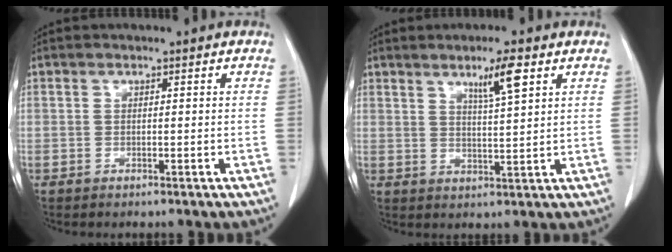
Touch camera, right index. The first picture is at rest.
{"total": 5.4, "force": [3.0, 0.1, 4.4], "torque": [-0.074, -0.002, 0.052]}